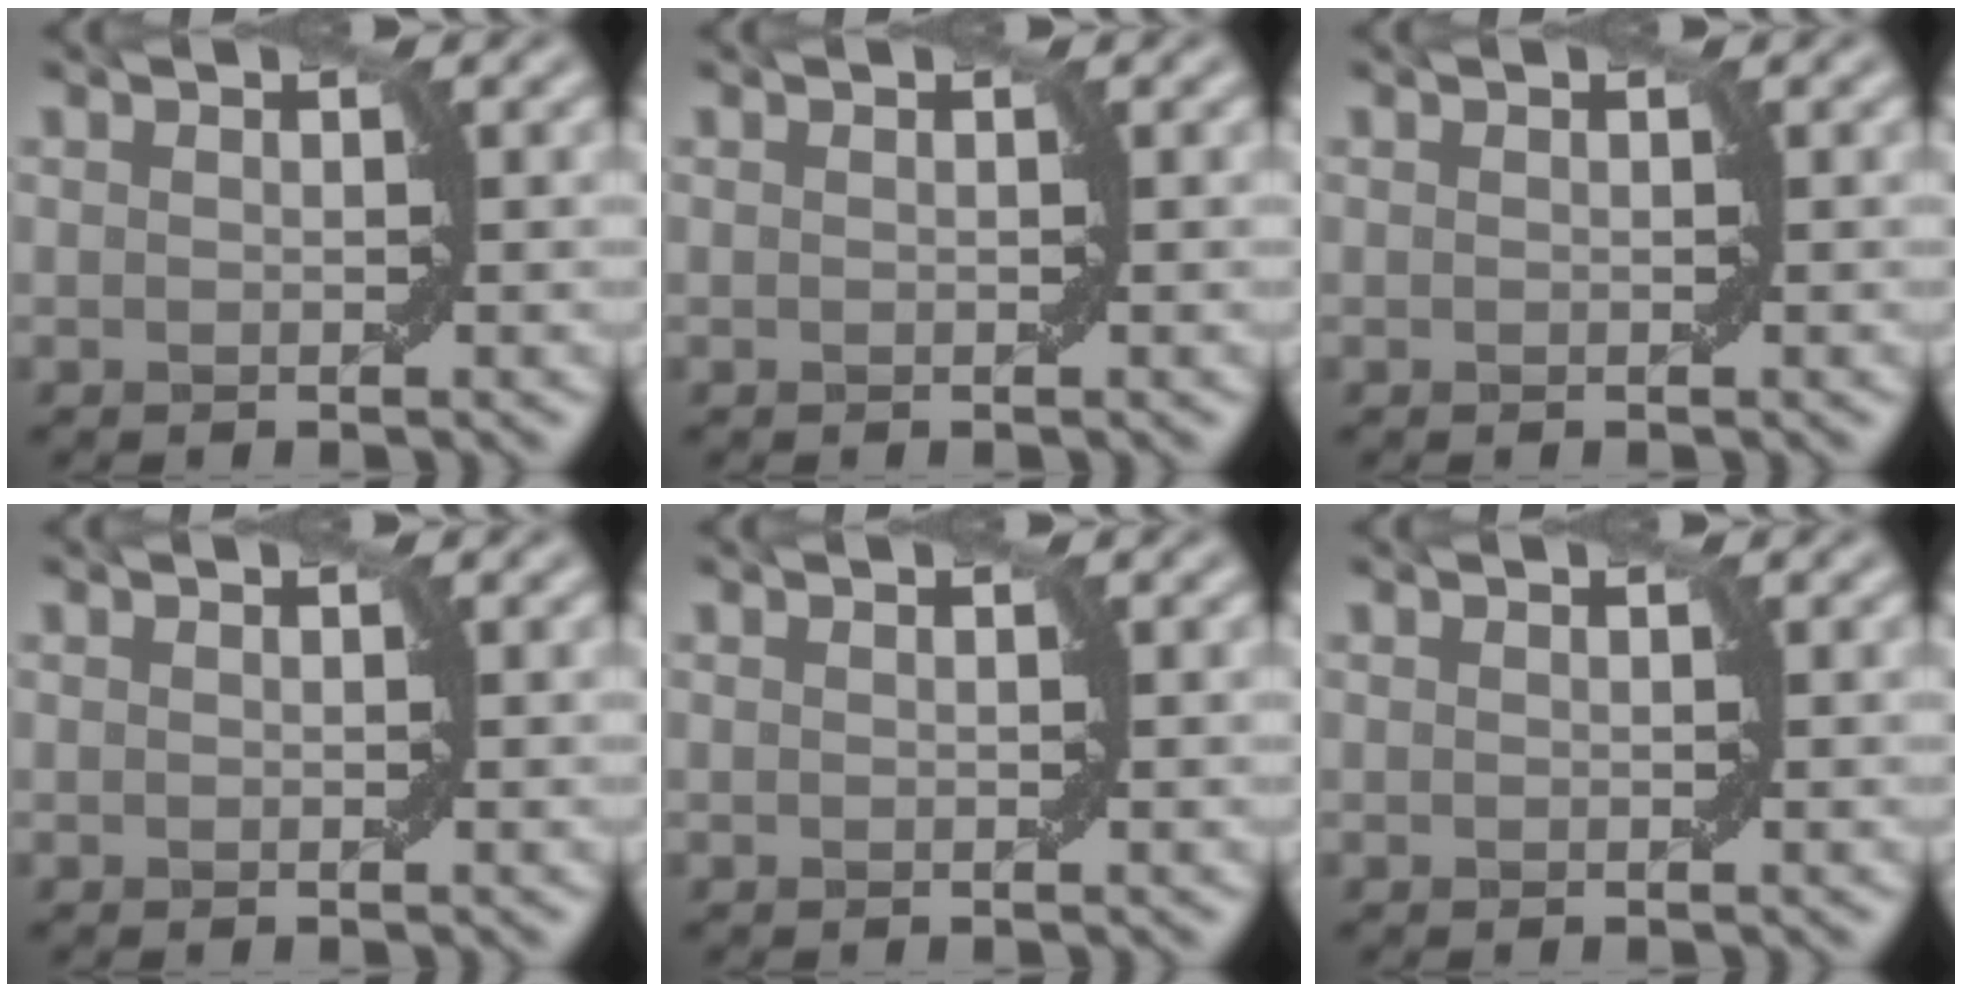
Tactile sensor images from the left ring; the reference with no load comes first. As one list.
[{"total": 0.0}, {"total": 0.0}, {"total": 0.0}, {"total": 0.0}, {"total": 0.0}]